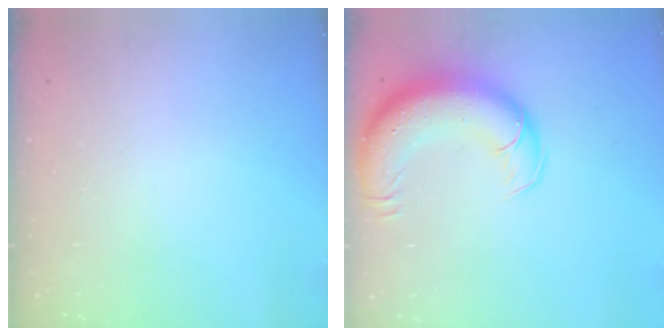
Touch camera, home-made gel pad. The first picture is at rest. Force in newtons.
{"total": 16.2, "press": 15.7, "slide": 3.9}